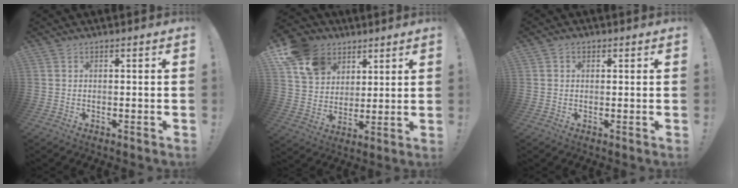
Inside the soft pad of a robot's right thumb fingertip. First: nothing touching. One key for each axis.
{"total": 14.0, "fx": 7.3, "fy": 10.6, "fz": 5.5, "tx": -0.092, "ty": -0.034, "tz": 0.146}
{"total": 1.5, "fx": 0.5, "fy": 1.2, "fz": 0.7, "tx": -0.006, "ty": 0.001, "tz": 0.008}